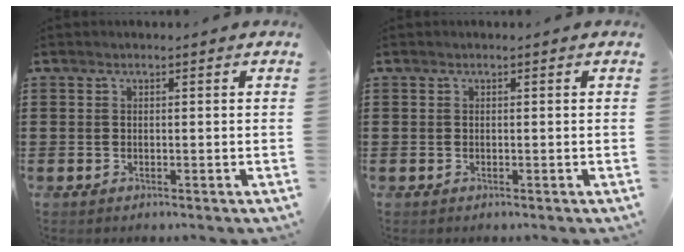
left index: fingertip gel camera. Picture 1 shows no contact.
{"total": 0.0}